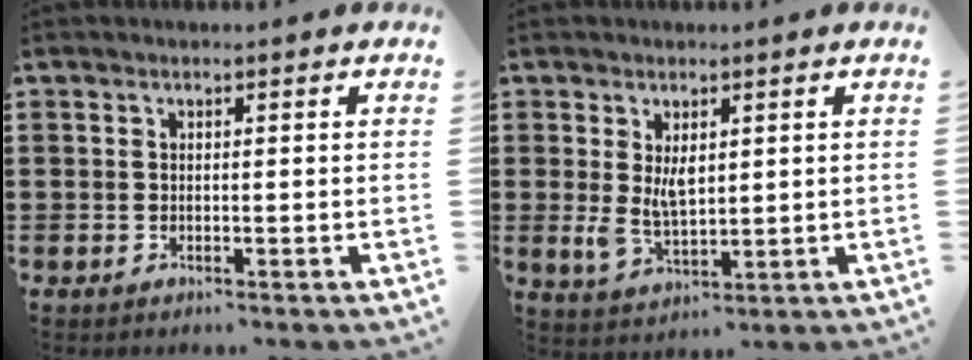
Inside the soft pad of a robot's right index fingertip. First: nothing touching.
{"total": 4.6, "force": [1.0, 2.5, 3.7], "torque": [-0.069, 0.000, 0.018]}